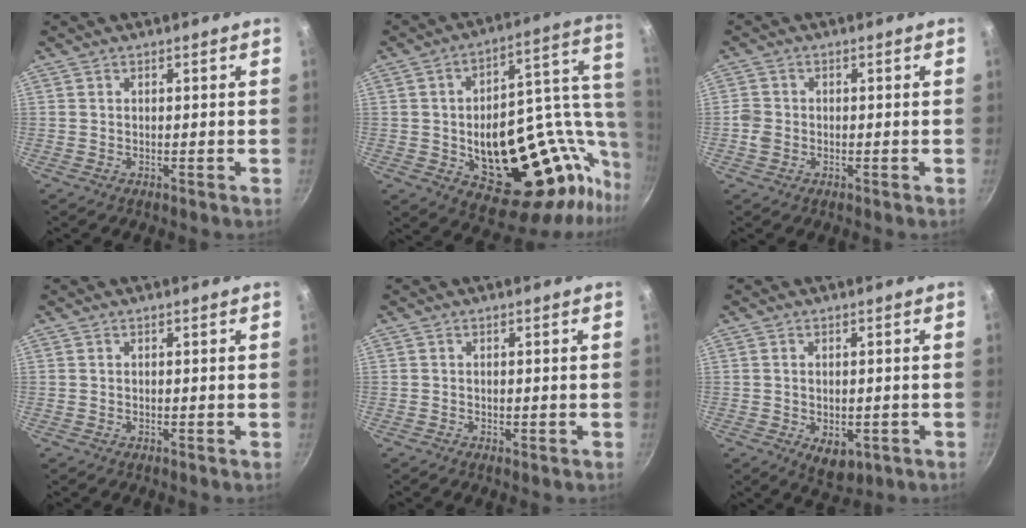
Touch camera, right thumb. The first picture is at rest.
{"total": 28.9, "force": [-3.0, 15.9, 24.0], "torque": [-0.268, 0.023, -0.022]}
{"total": 2.7, "force": [-0.7, 2.3, 1.2], "torque": [-0.020, 0.012, -0.016]}
{"total": 0.0}
{"total": 0.6, "force": [-0.3, 0.4, 0.4], "torque": [-0.003, -0.001, -0.005]}
{"total": 5.6, "force": [-1.5, 3.5, 4.0], "torque": [-0.048, -0.005, -0.012]}